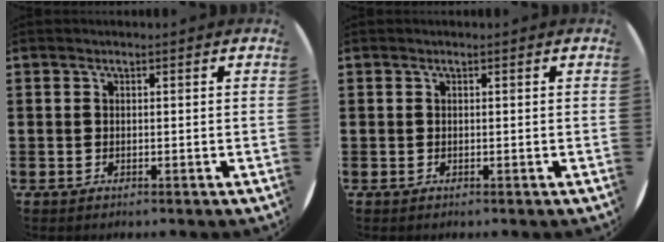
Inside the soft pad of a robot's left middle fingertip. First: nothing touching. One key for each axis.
{"total": 0.0}